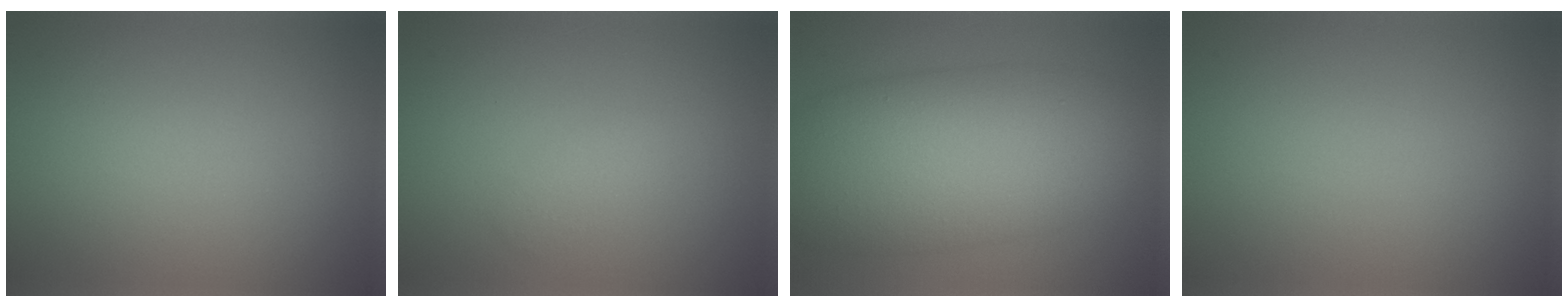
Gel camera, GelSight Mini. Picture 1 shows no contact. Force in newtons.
{"total": 1.1, "press": 1.1, "slide": 0.1}
{"total": 12.3, "press": 12.3, "slide": 0.5}
{"total": 0.0}